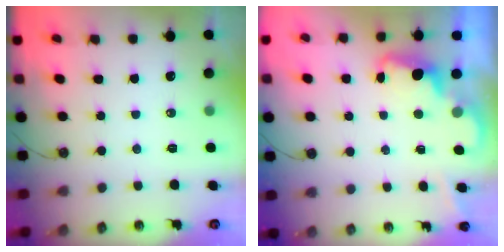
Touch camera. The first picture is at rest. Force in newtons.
{"total": 2.4, "press": 2.3, "slide": 0.6}